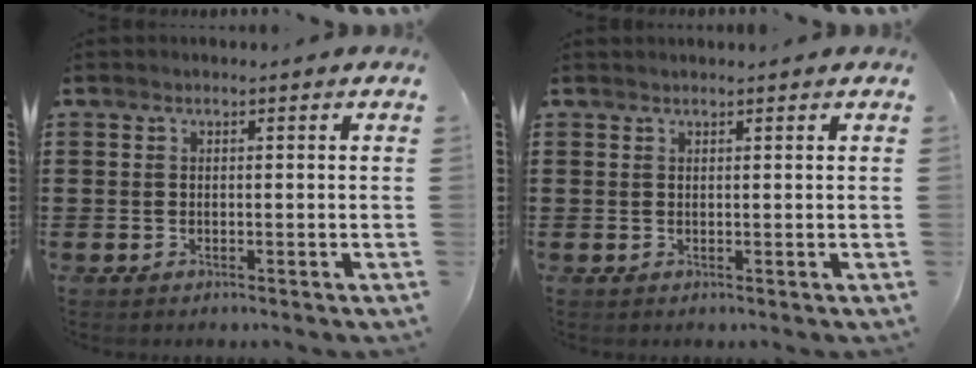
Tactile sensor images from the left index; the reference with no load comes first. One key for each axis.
{"total": 0.6, "fx": 0.6, "fy": 0.0, "fz": 0.1, "tx": -0.003, "ty": -0.001, "tz": 0.011}